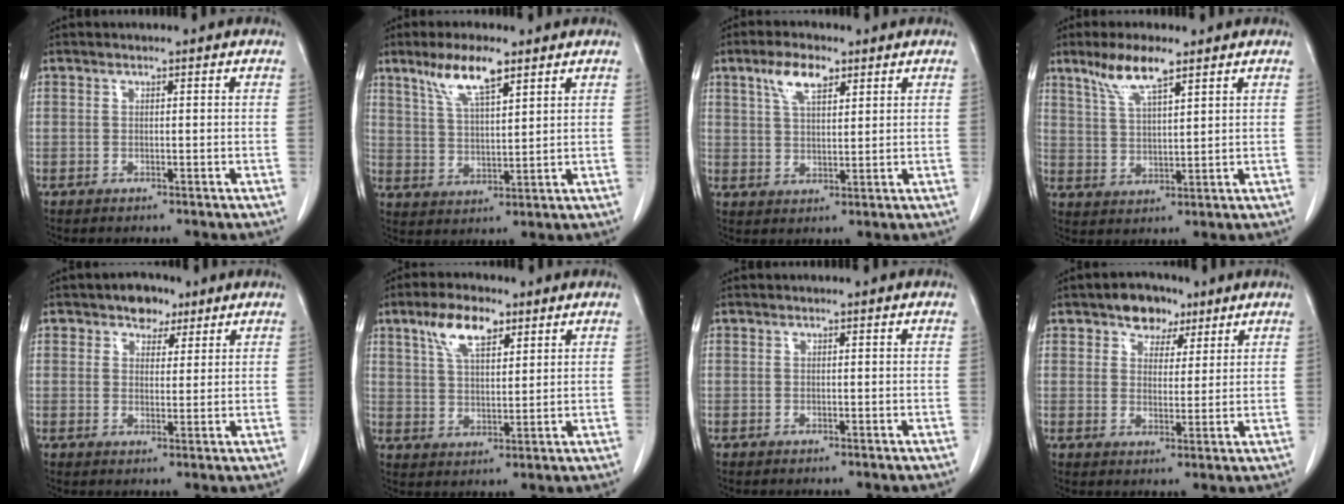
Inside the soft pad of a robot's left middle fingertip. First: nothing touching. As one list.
[{"total": 7.9, "force": [5.2, 1.6, 5.8], "torque": [-0.118, 0.005, 0.101]}, {"total": 6.0, "force": [3.4, 2.2, 4.3], "torque": [-0.089, 0.009, 0.065]}, {"total": 7.2, "force": [4.9, 1.2, 5.1], "torque": [-0.106, 0.005, 0.097]}, {"total": 4.4, "force": [2.8, 2.8, 1.7], "torque": [-0.020, 0.009, 0.046]}, {"total": 7.8, "force": [4.5, 2.9, 5.7], "torque": [-0.114, 0.014, 0.086]}, {"total": 0.0}, {"total": 5.9, "force": [3.8, 3.9, 2.4], "torque": [-0.027, 0.013, 0.060]}]